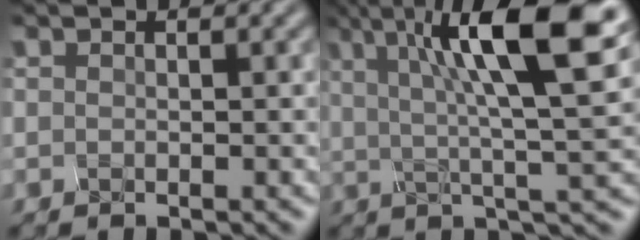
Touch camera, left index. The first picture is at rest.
{"total": 11.9, "force": [4.3, 2.7, 10.8], "torque": [-0.163, 0.013, 0.076]}